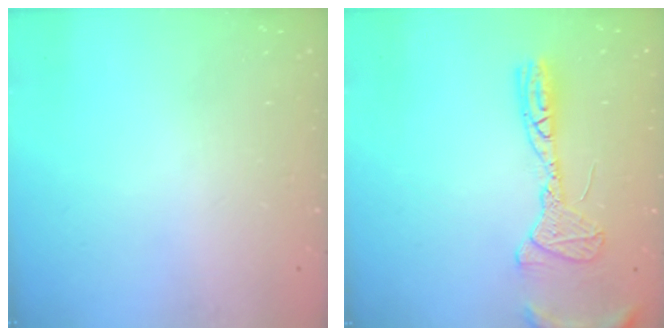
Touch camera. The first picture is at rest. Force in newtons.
{"total": 12.5, "press": 12.3, "slide": 2.3}